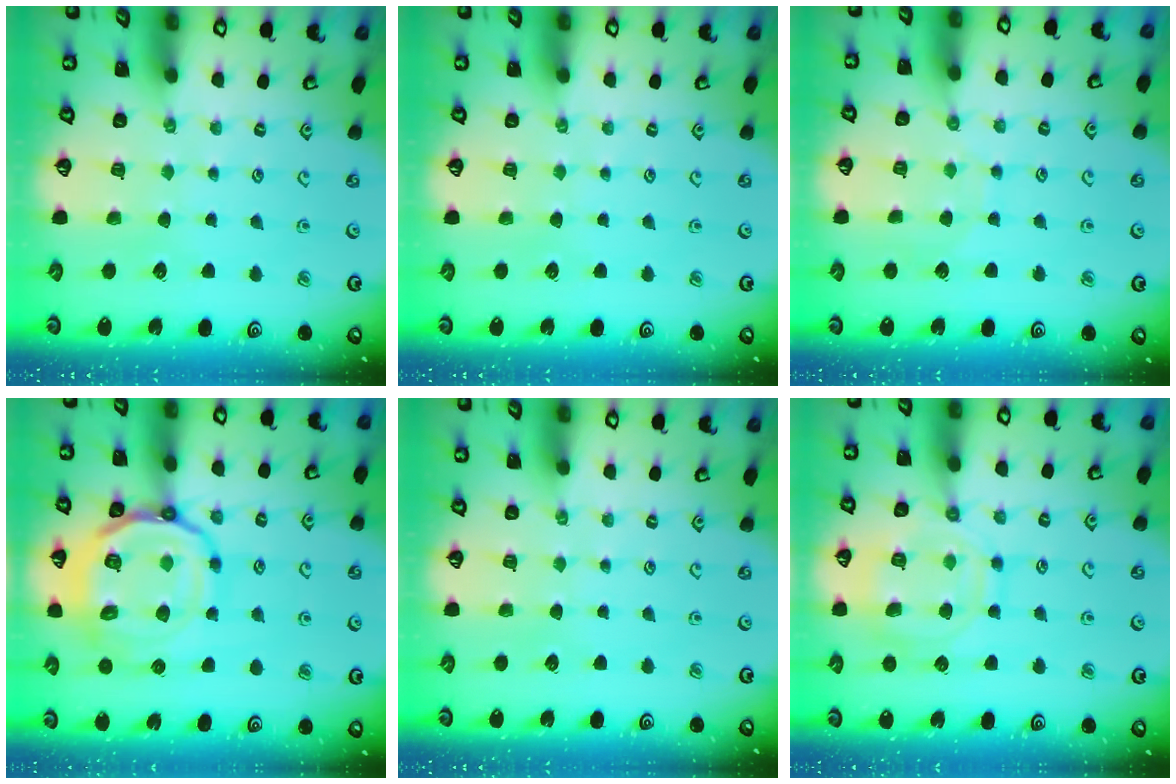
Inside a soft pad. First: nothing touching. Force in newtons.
{"total": 0.0}
{"total": 4.8, "press": 4.7, "slide": 0.5}
{"total": 20.5, "press": 20.4, "slide": 2.3}
{"total": 0.0}
{"total": 11.5, "press": 11.5, "slide": 1.1}